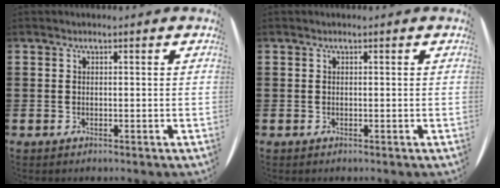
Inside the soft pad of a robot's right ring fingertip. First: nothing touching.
{"total": 0.0}